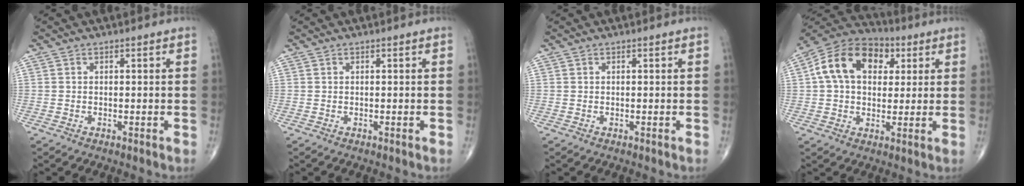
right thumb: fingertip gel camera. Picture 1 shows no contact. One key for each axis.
{"total": 0.0}
{"total": 0.0}
{"total": 15.7, "fx": 4.1, "fy": 10.9, "fz": 10.6, "tx": -0.160, "ty": 0.016, "tz": 0.060}